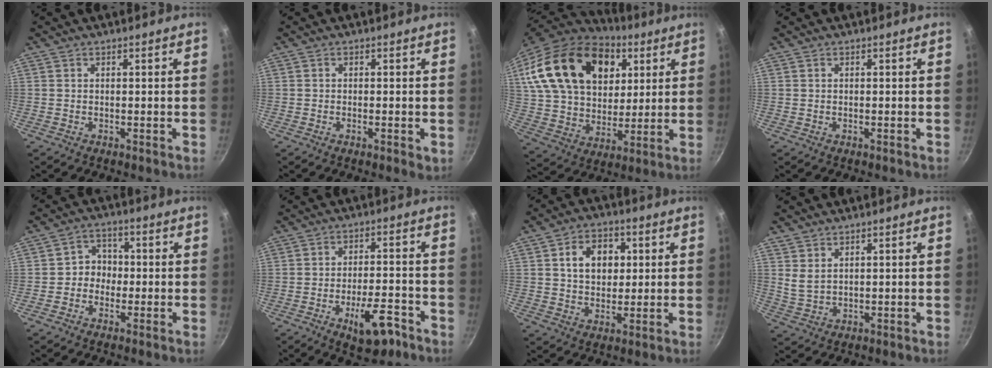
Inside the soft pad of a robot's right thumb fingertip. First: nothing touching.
{"total": 1.9, "force": [-0.6, 0.6, 1.8], "torque": [-0.030, -0.002, -0.012]}
{"total": 30.0, "force": [11.5, 20.0, 19.2], "torque": [-0.343, -0.003, 0.203]}
{"total": 0.0}
{"total": 4.7, "force": [-0.8, 4.3, 1.8], "torque": [0.008, 0.017, -0.023]}
{"total": 9.5, "force": [-4.9, 3.9, 7.1], "torque": [-0.087, 0.027, -0.065]}
{"total": 9.2, "force": [2.2, 6.9, 5.7], "torque": [-0.067, 0.004, 0.031]}
{"total": 3.0, "force": [1.8, 1.6, 1.7], "torque": [-0.033, -0.013, 0.041]}